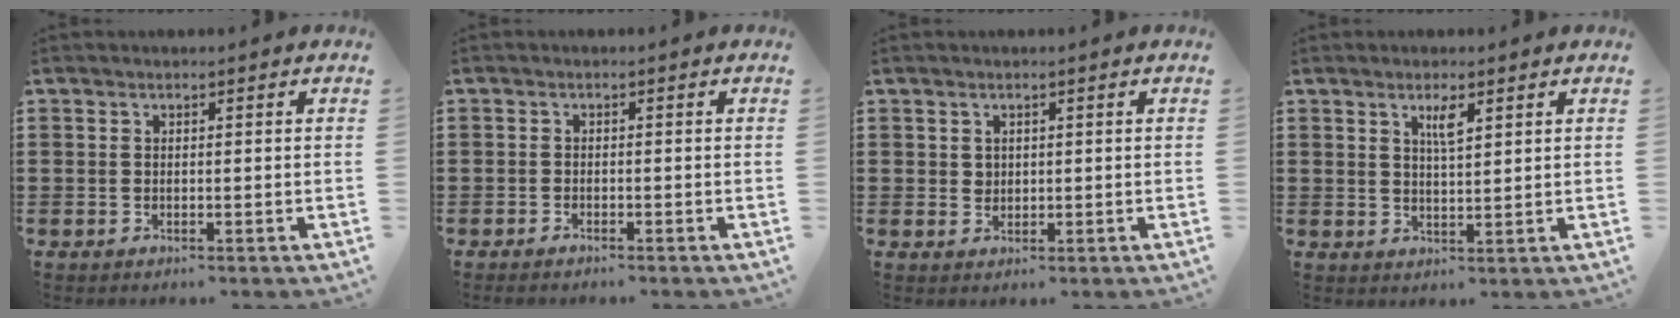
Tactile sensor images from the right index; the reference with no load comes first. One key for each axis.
{"total": 1.0, "fx": -1.0, "fy": 0.1, "fz": 0.2, "tx": -0.007, "ty": -0.002, "tz": -0.018}
{"total": 1.3, "fx": 0.8, "fy": 1.0, "fz": 0.3, "tx": -0.008, "ty": 0.004, "tz": 0.016}
{"total": 2.9, "fx": 1.6, "fy": 0.7, "fz": 2.4, "tx": -0.043, "ty": 0.001, "tz": 0.024}